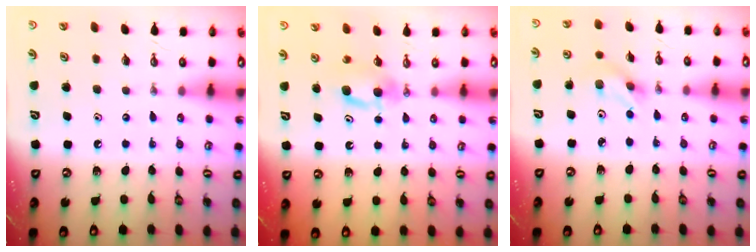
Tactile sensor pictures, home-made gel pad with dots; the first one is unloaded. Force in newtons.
{"total": 4.9, "press": 4.8, "slide": 0.8}
{"total": 3.4, "press": 3.3, "slide": 0.8}